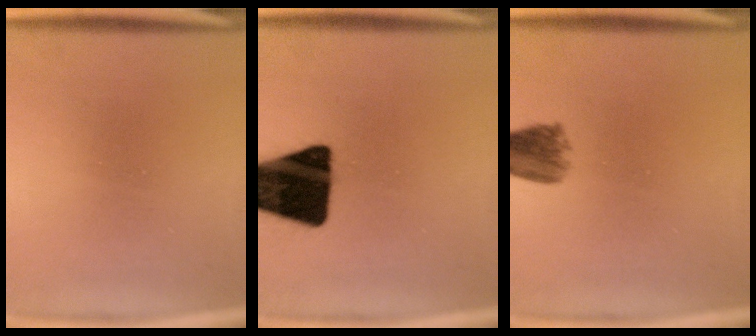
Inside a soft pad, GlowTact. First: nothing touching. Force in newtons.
{"total": 18.8}
{"total": 4.2}